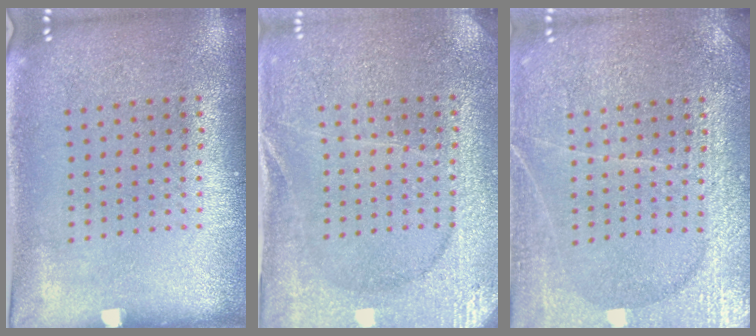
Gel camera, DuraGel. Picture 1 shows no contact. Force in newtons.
{"total": 3.0, "press": 2.9, "slide": 0.4}
{"total": 3.6, "press": 3.6, "slide": 0.4}